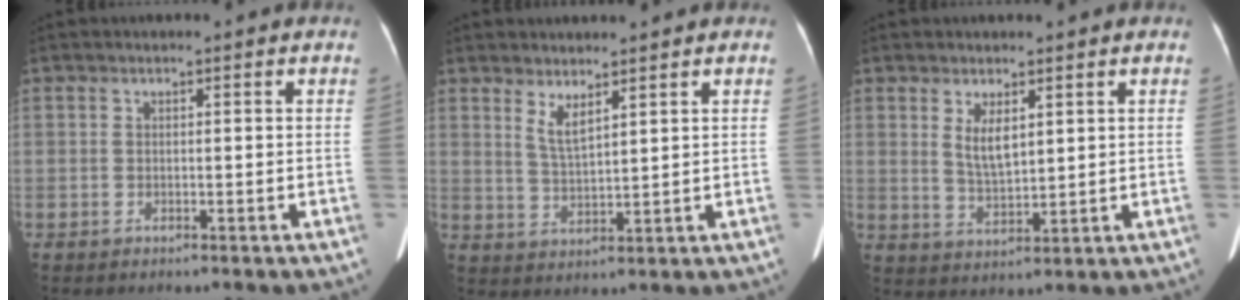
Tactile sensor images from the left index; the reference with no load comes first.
{"total": 3.3, "force": [2.4, 0.5, 2.3], "torque": [-0.050, -0.011, 0.054]}
{"total": 4.1, "force": [1.8, 1.5, 3.3], "torque": [-0.066, -0.006, 0.043]}